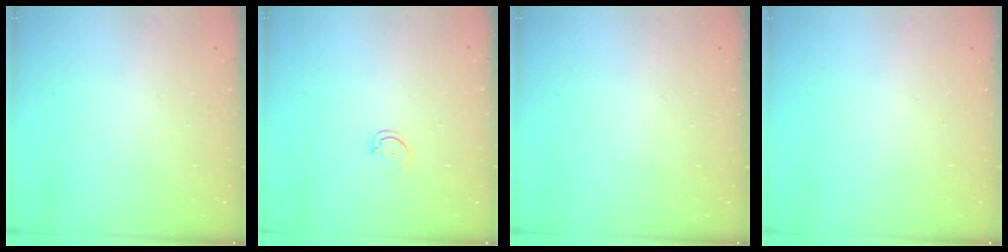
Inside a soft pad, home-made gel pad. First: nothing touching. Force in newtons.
{"total": 2.9, "press": 2.9, "slide": 0.4}
{"total": 0.0}
{"total": 0.0}